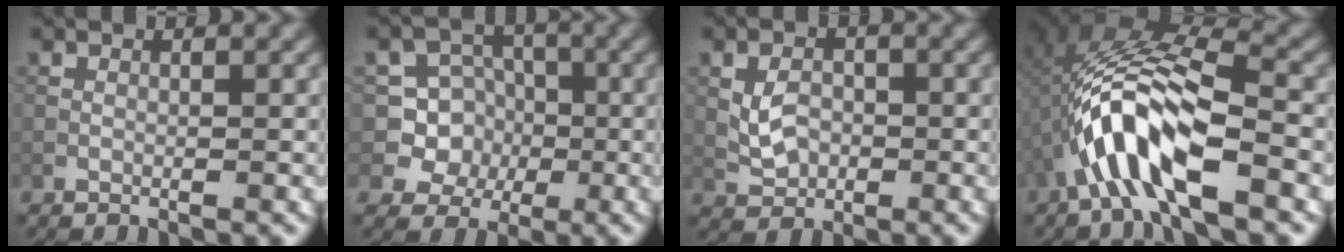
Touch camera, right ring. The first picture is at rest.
{"total": 6.3, "force": [-0.7, 6.2, 1.0], "torque": [-0.011, 0.028, -0.033]}
{"total": 2.5, "force": [0.0, 2.0, 1.5], "torque": [-0.032, 0.000, 0.003]}
{"total": 8.3, "force": [-3.2, 2.6, 7.2], "torque": [-0.147, 0.016, -0.056]}